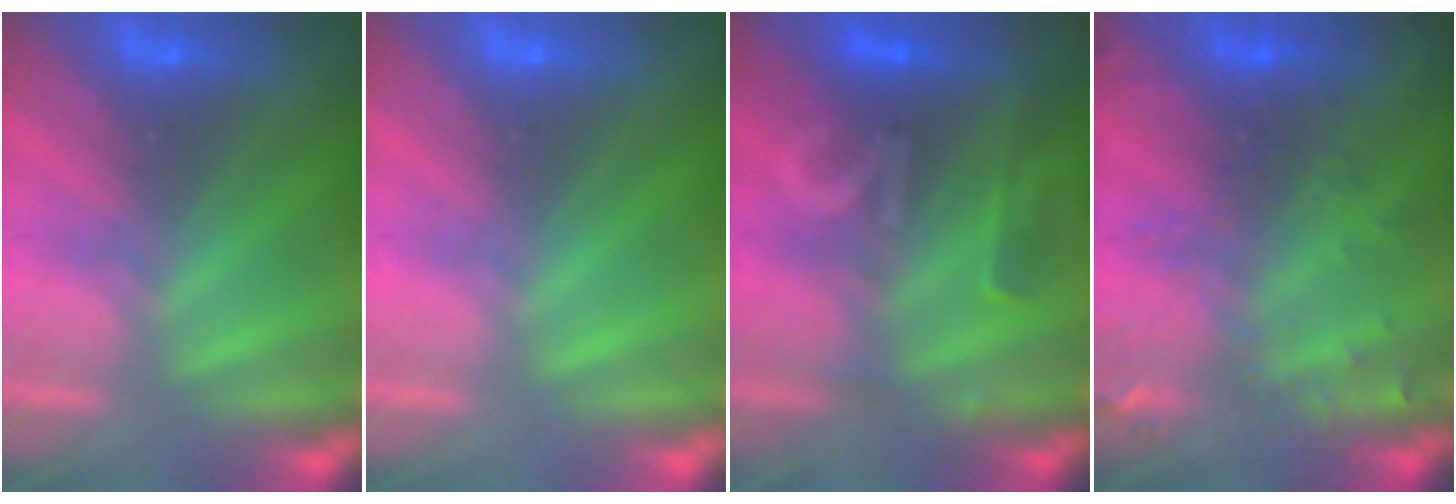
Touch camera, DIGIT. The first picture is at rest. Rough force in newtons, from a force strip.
{"total": 0.0}
{"total": 2.3}
{"total": 2.9}